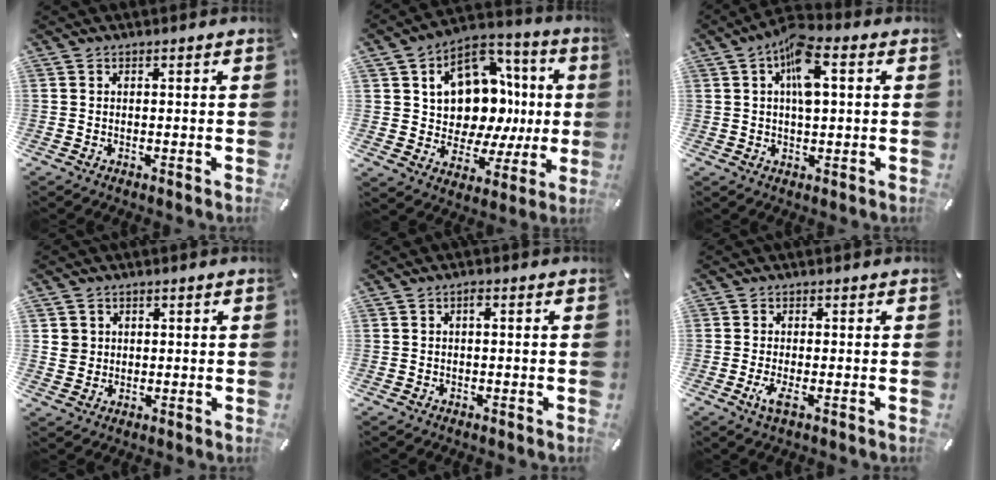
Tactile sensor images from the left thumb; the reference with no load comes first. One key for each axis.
{"total": 14.8, "fx": 3.3, "fy": 11.9, "fz": 8.2, "tx": -0.110, "ty": -0.042, "tz": 0.064}
{"total": 9.2, "fx": 2.7, "fy": 4.0, "fz": 7.8, "tx": -0.138, "ty": 0.007, "tz": 0.045}
{"total": 4.0, "fx": 1.2, "fy": 3.9, "fz": 0.0, "tx": -0.004, "ty": 0.004, "tz": 0.023}
{"total": 1.2, "fx": 0.1, "fy": 0.4, "fz": 1.1, "tx": -0.023, "ty": 0.004, "tz": 0.000}
{"total": 3.2, "fx": -0.7, "fy": 1.0, "fz": 3.0, "tx": -0.071, "ty": -0.010, "tz": -0.017}